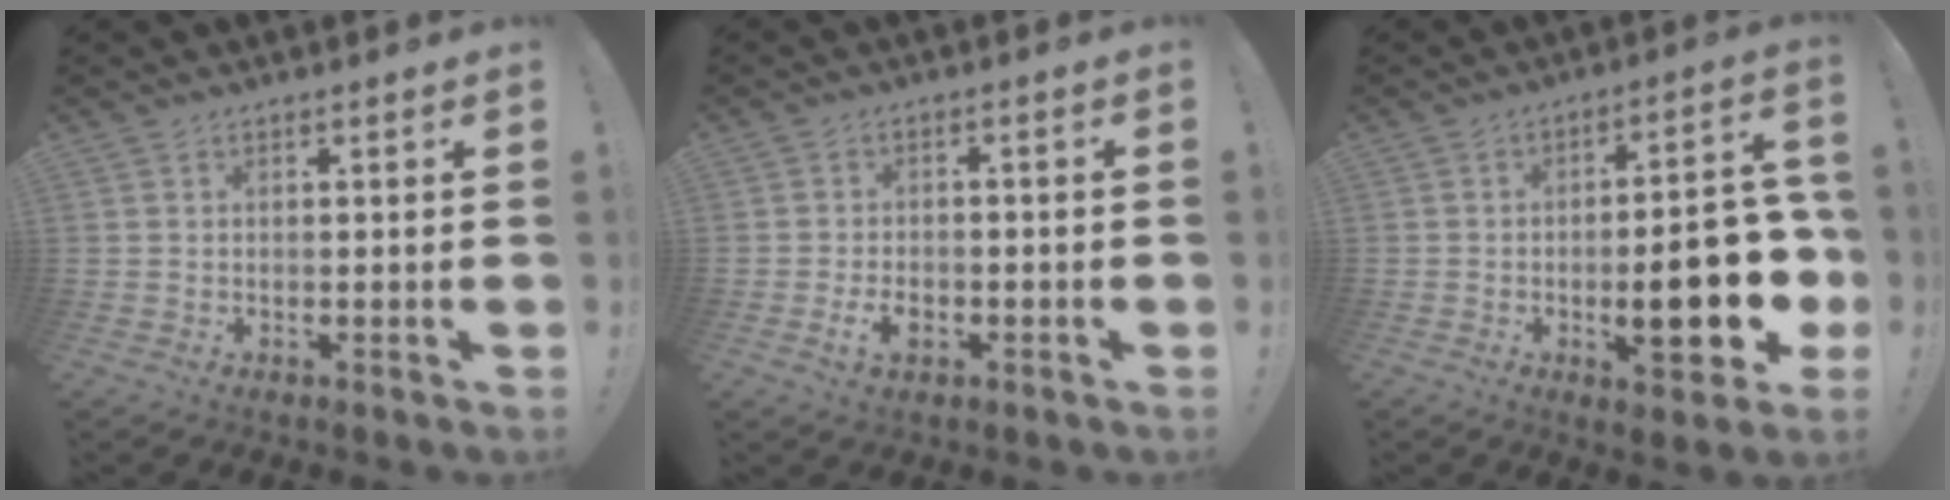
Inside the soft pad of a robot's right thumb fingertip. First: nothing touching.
{"total": 4.9, "force": [-2.4, 2.6, 3.4], "torque": [-0.055, 0.005, -0.042]}
{"total": 18.8, "force": [-4.1, 5.8, 17.5], "torque": [-0.236, 0.004, -0.056]}